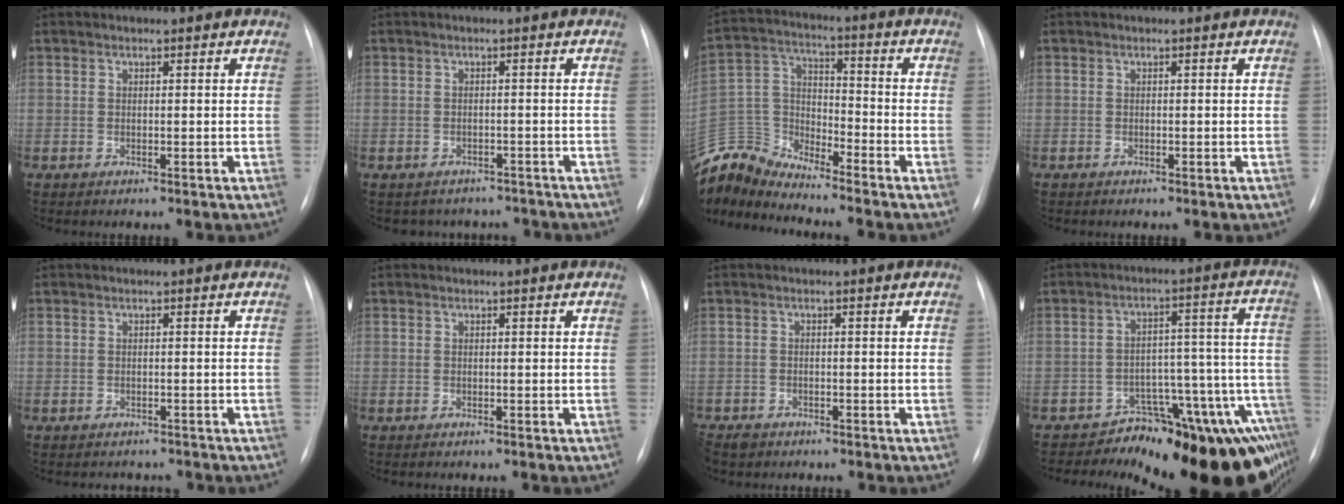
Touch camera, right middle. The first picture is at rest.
{"total": 6.4, "force": [-5.6, 3.0, -0.1], "torque": [0.006, 0.020, -0.059]}
{"total": 11.7, "force": [-11.6, 1.2, 0.4], "torque": [-0.023, 0.049, -0.233]}
{"total": 0.0}
{"total": 2.8, "force": [-2.5, 1.2, 0.1], "torque": [-0.001, 0.003, -0.029]}
{"total": 0.0}
{"total": 3.6, "force": [-3.0, 2.0, 0.6], "torque": [-0.008, -0.002, -0.048]}
{"total": 16.3, "force": [-12.7, 3.1, 9.7], "torque": [-0.016, 0.067, -0.162]}